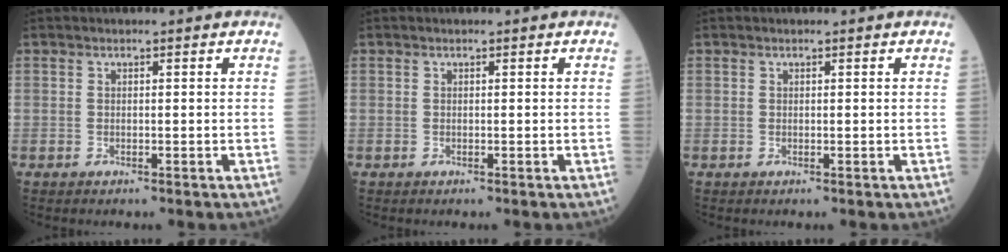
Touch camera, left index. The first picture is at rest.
{"total": 0.0}
{"total": 0.0}